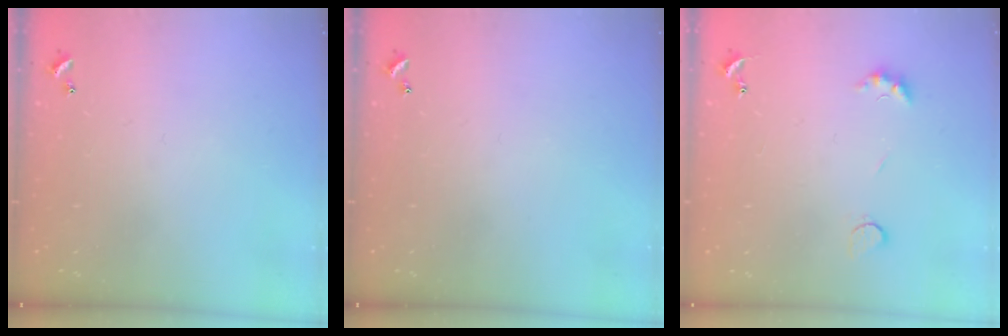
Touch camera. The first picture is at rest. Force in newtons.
{"total": 0.0}
{"total": 4.2, "press": 4.2, "slide": 0.7}